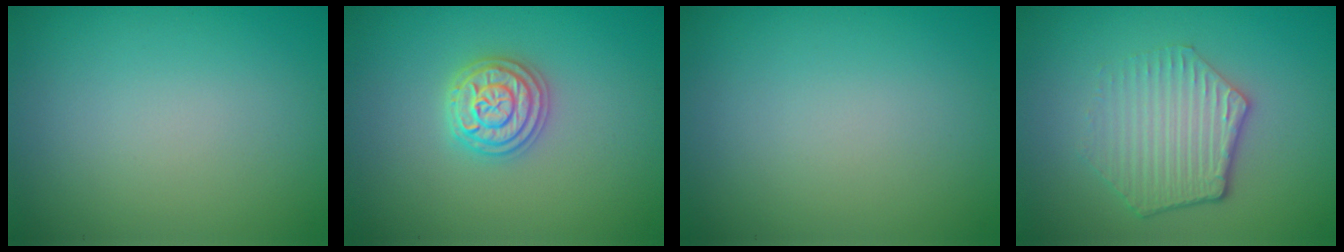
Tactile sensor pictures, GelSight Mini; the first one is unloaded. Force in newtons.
{"total": 3.2, "press": 3.2, "slide": 0.5}
{"total": 0.0}
{"total": 4.1, "press": 3.3, "slide": 2.5}